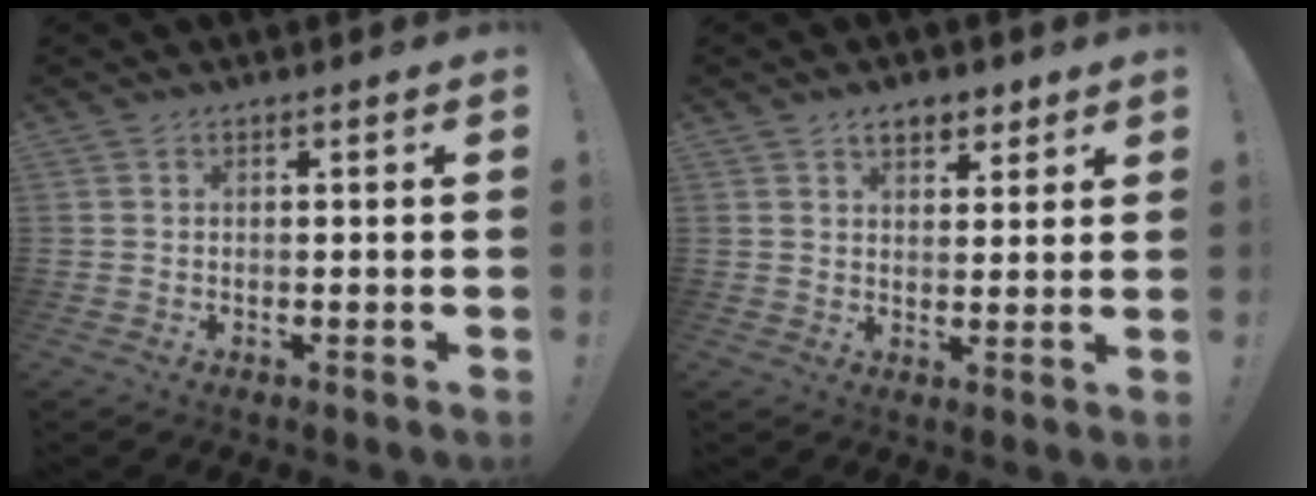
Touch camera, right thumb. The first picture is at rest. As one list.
[{"total": 5.6, "force": [3.5, 3.4, 2.7], "torque": [-0.030, -0.011, 0.061]}]